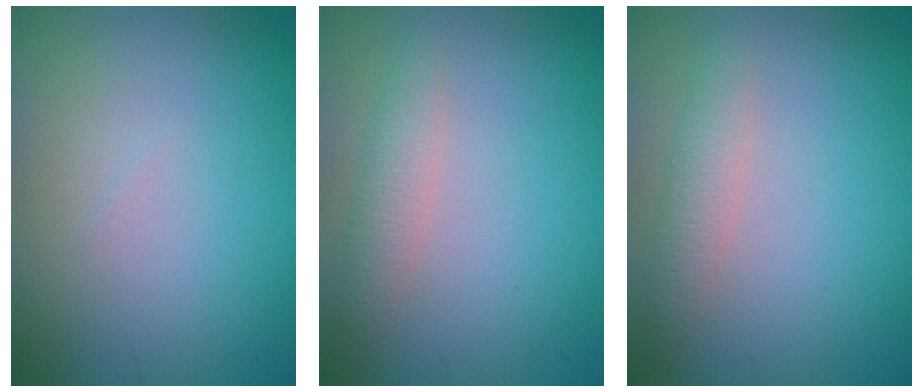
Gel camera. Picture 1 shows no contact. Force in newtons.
{"total": 2.0, "press": 2.0, "slide": 0.1}
{"total": 2.0, "press": 2.0, "slide": 0.1}